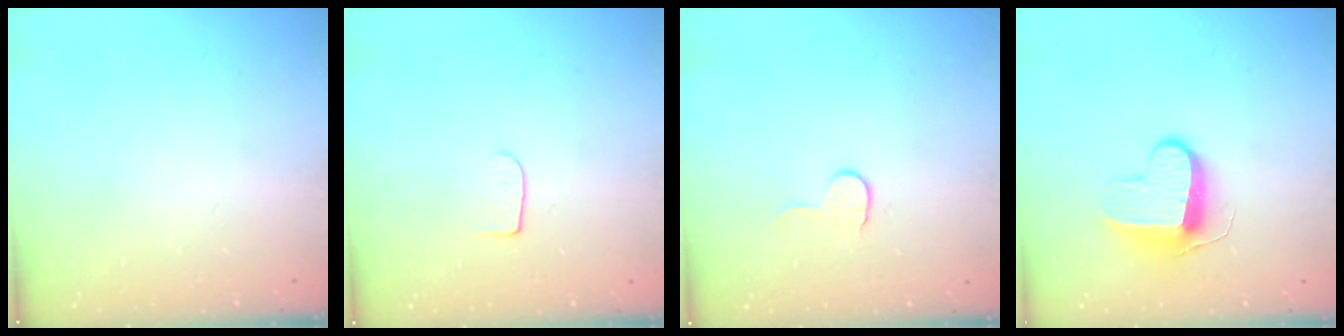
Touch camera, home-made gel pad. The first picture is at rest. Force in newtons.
{"total": 5.3, "press": 5.2, "slide": 0.6}
{"total": 4.6, "press": 4.6, "slide": 0.4}
{"total": 9.9, "press": 9.9, "slide": 0.2}